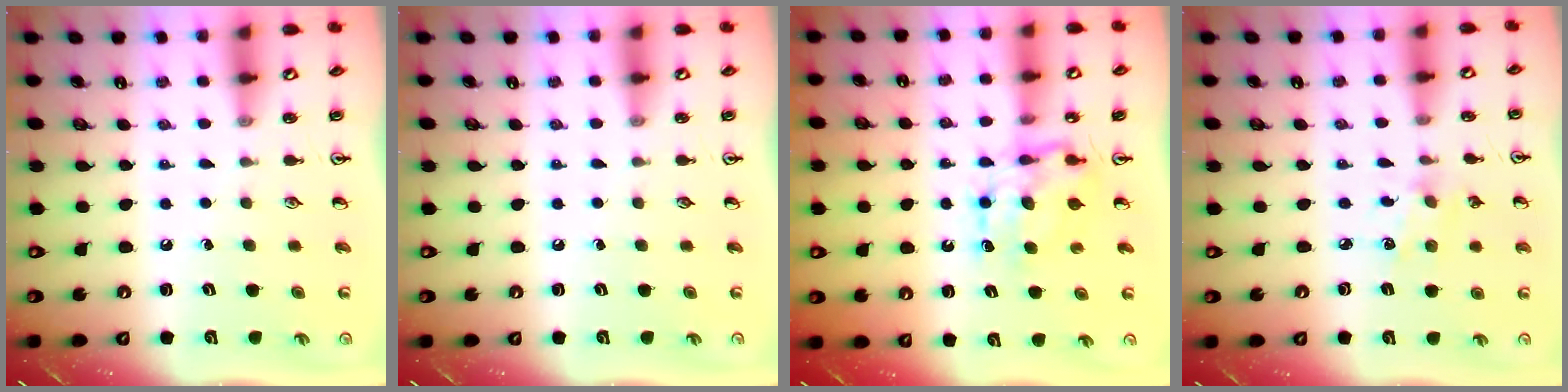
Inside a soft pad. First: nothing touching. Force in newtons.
{"total": 0.0}
{"total": 6.8, "press": 6.8, "slide": 0.3}
{"total": 2.4, "press": 2.4, "slide": 0.6}